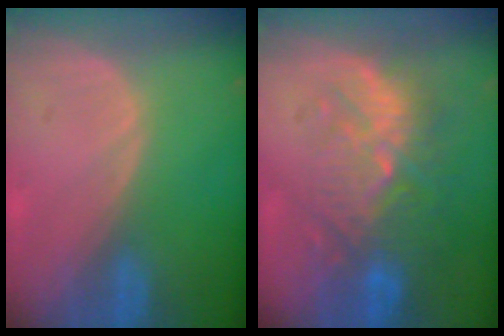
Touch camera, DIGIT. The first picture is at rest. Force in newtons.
{"total": 10.5, "press": 9.6, "slide": 4.1}